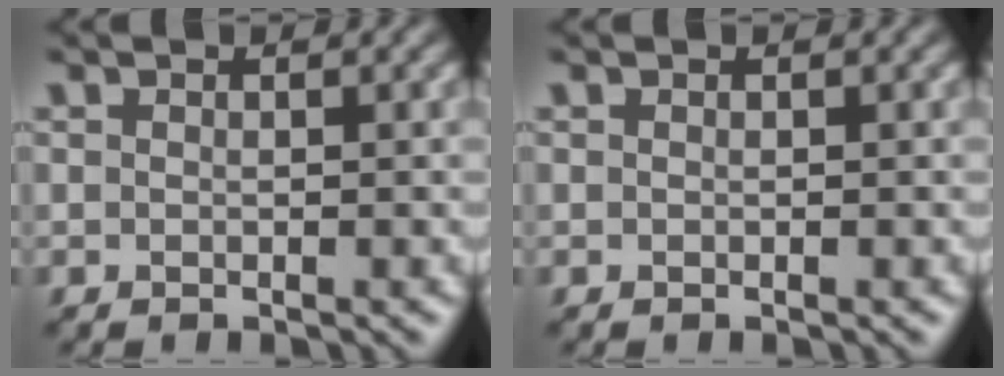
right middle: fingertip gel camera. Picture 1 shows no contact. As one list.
[{"total": 0.0}]